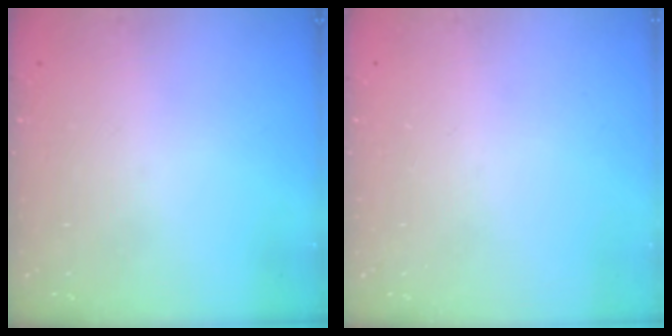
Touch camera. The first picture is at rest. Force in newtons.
{"total": 0.0}